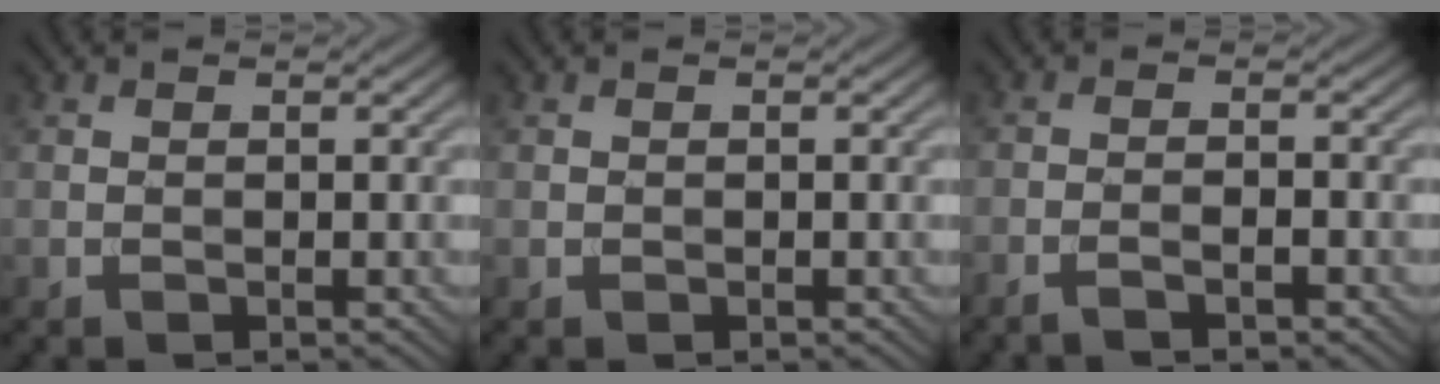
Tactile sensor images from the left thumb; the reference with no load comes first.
{"total": 0.0}
{"total": 2.3, "force": [-1.7, 0.2, 1.5], "torque": [-0.029, 0.004, -0.037]}